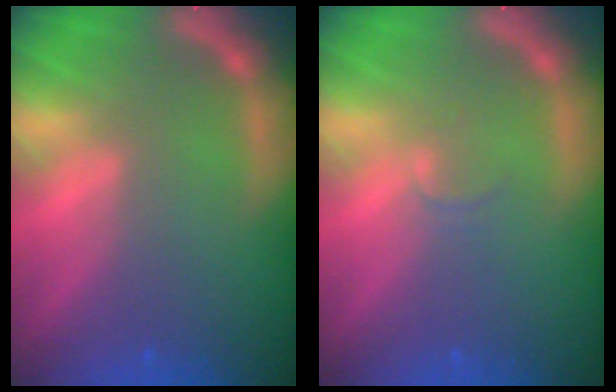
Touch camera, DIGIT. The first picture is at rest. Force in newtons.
{"total": 1.0}